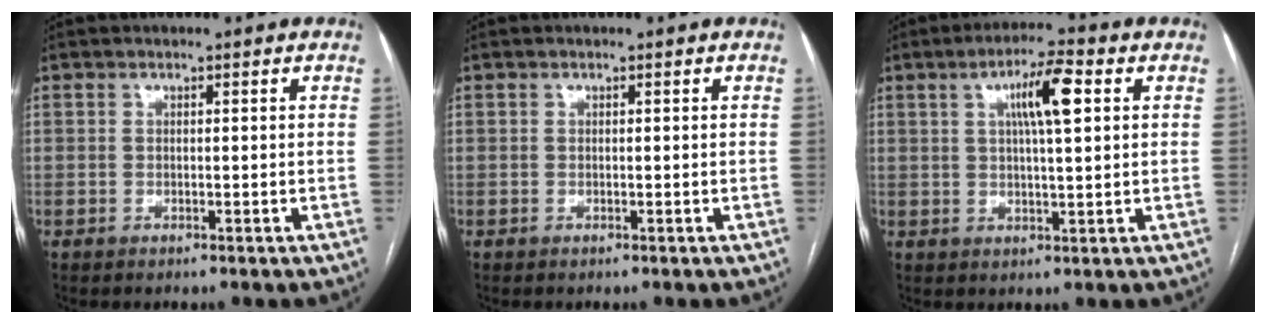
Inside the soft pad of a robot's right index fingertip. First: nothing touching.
{"total": 0.0}
{"total": 7.2, "force": [2.3, 0.8, 6.8], "torque": [-0.121, 0.011, 0.037]}